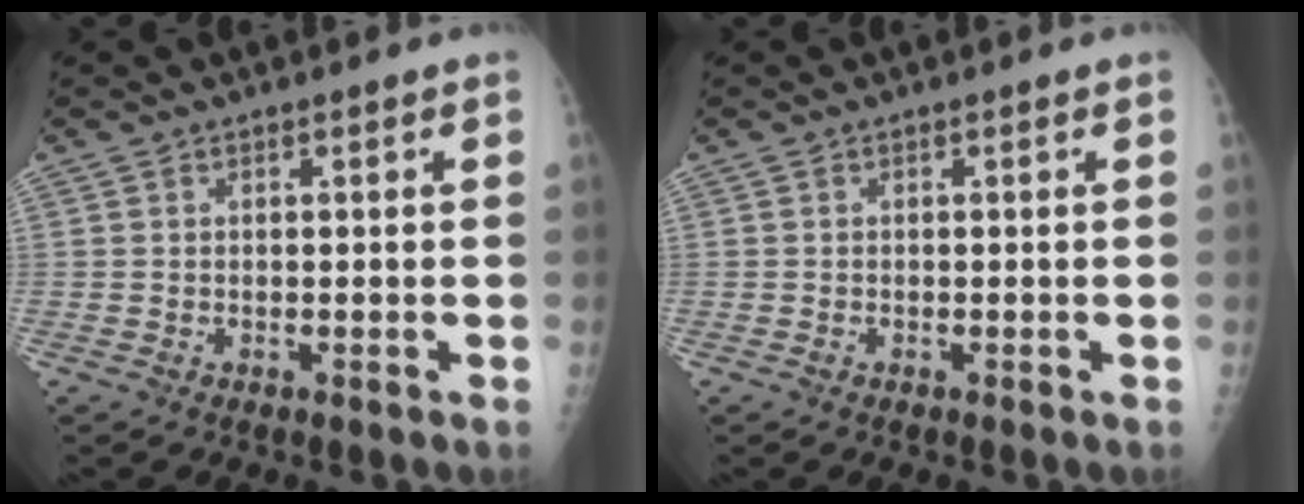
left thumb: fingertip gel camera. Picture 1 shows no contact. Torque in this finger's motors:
{"motor_torque": [-0.27, 0.14, 0.23, 0.16, 0.00]}